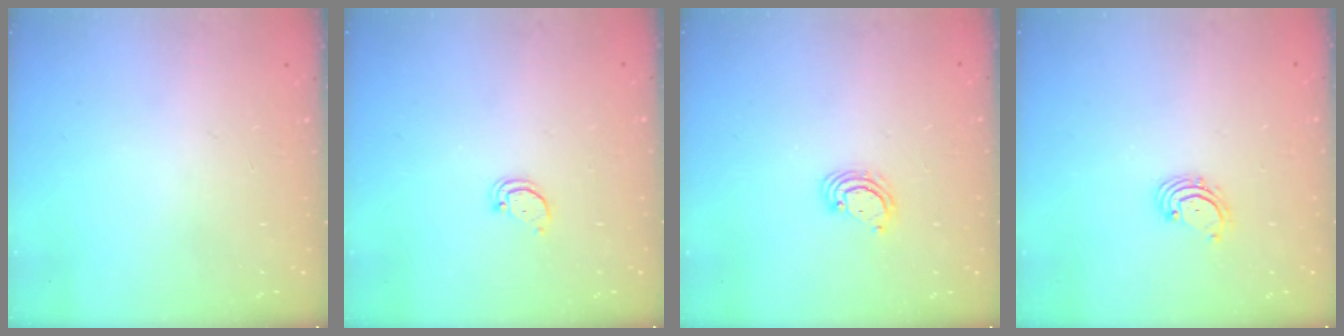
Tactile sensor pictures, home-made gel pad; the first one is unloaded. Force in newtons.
{"total": 2.0, "press": 2.0, "slide": 0.2}
{"total": 2.8, "press": 2.8, "slide": 0.3}
{"total": 2.0, "press": 1.9, "slide": 0.6}